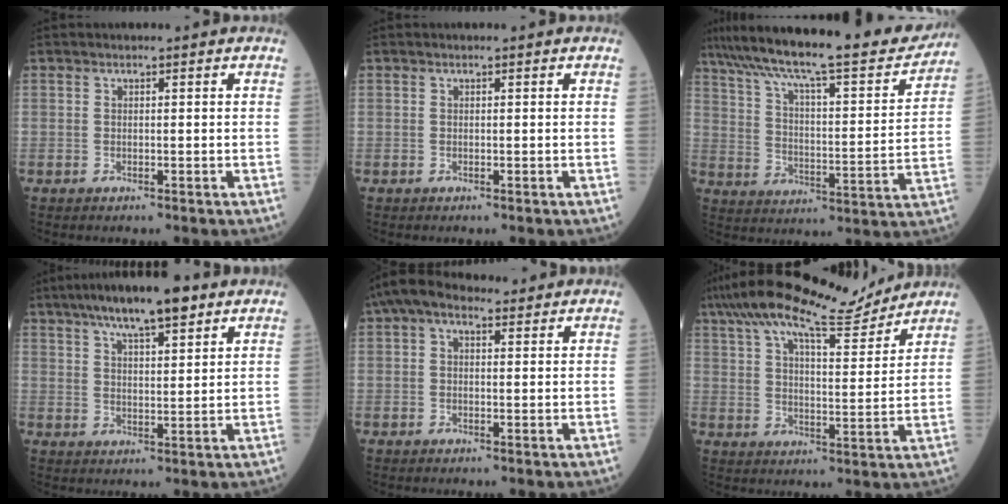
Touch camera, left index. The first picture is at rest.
{"total": 0.0}
{"total": 26.4, "force": [22.5, 3.5, 13.4], "torque": [-0.231, -0.012, 0.322]}
{"total": 10.3, "force": [7.0, 2.1, 7.2], "torque": [-0.123, 0.022, 0.114]}
{"total": 5.4, "force": [3.3, 2.8, 3.3], "torque": [-0.072, 0.041, 0.057]}
{"total": 16.7, "force": [14.3, 2.8, 8.2], "torque": [-0.154, 0.024, 0.222]}